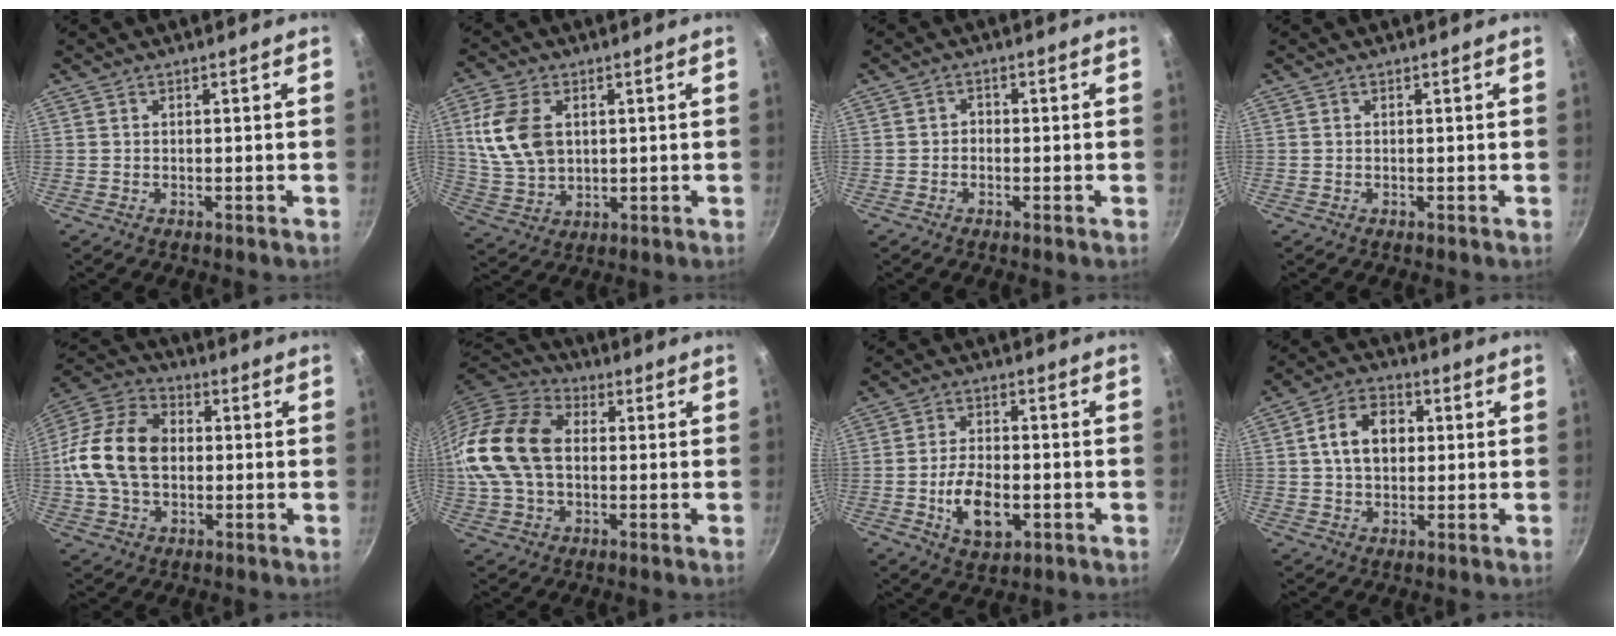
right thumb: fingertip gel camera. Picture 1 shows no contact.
{"total": 11.5, "force": [2.5, 7.8, 8.2], "torque": [-0.149, -0.008, 0.056]}
{"total": 1.3, "force": [-0.6, 1.1, 0.6], "torque": [-0.004, 0.007, -0.012]}
{"total": 0.0}
{"total": 17.0, "force": [0.1, 11.9, 12.1], "torque": [-0.212, 0.028, -0.012]}
{"total": 18.4, "force": [0.9, 12.7, 13.3], "torque": [-0.253, 0.031, 0.005]}
{"total": 9.7, "force": [-2.7, 5.4, 7.7], "torque": [-0.123, 0.013, -0.043]}
{"total": 9.7, "force": [1.4, 7.0, 6.6], "torque": [-0.087, 0.016, 0.014]}